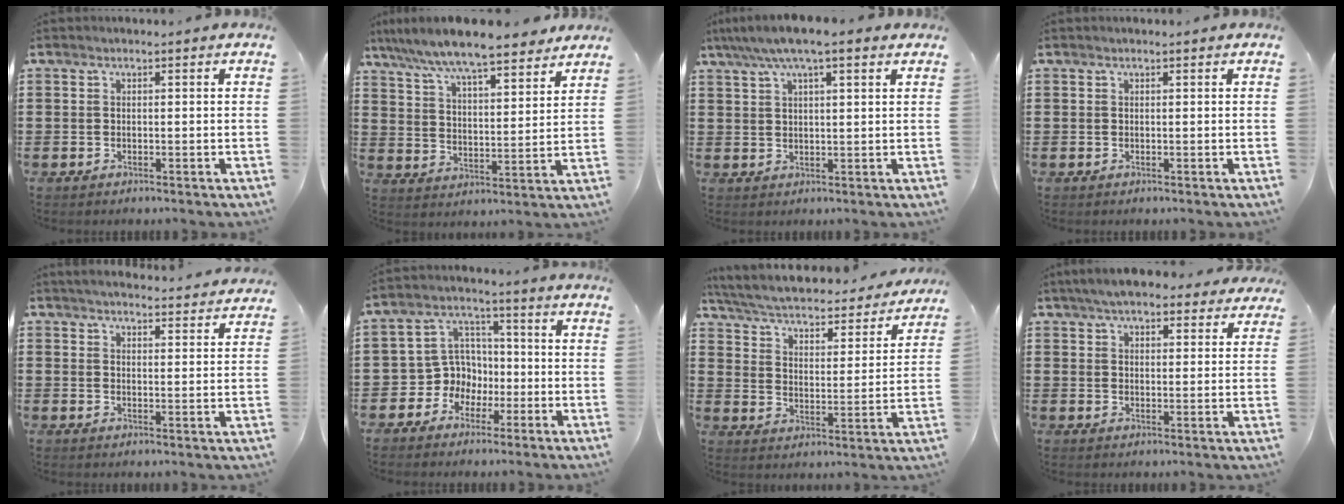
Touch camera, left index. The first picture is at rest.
{"total": 7.9, "force": [7.3, 0.5, 3.1], "torque": [-0.090, -0.038, 0.127]}
{"total": 5.6, "force": [3.8, 0.9, 4.1], "torque": [-0.086, 0.001, 0.066]}
{"total": 0.0}
{"total": 3.5, "force": [3.5, -0.5, 0.3], "torque": [-0.017, -0.020, 0.061]}
{"total": 6.9, "force": [-1.2, 6.6, 1.6], "torque": [-0.069, 0.000, -0.025]}
{"total": 4.0, "force": [3.7, 0.4, 1.4], "torque": [-0.048, -0.031, 0.054]}
{"total": 5.8, "force": [5.2, 1.1, 2.3], "torque": [-0.059, -0.006, 0.096]}